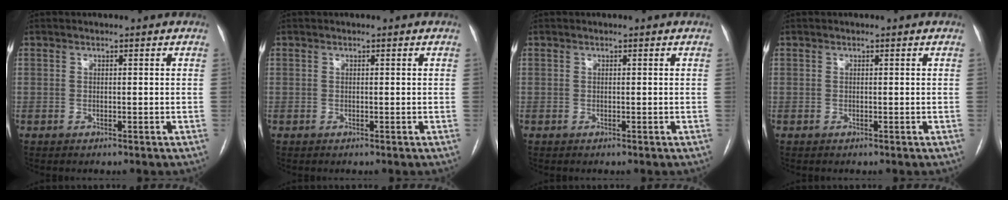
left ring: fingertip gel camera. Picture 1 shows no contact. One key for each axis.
{"total": 0.0}
{"total": 0.0}
{"total": 0.0}